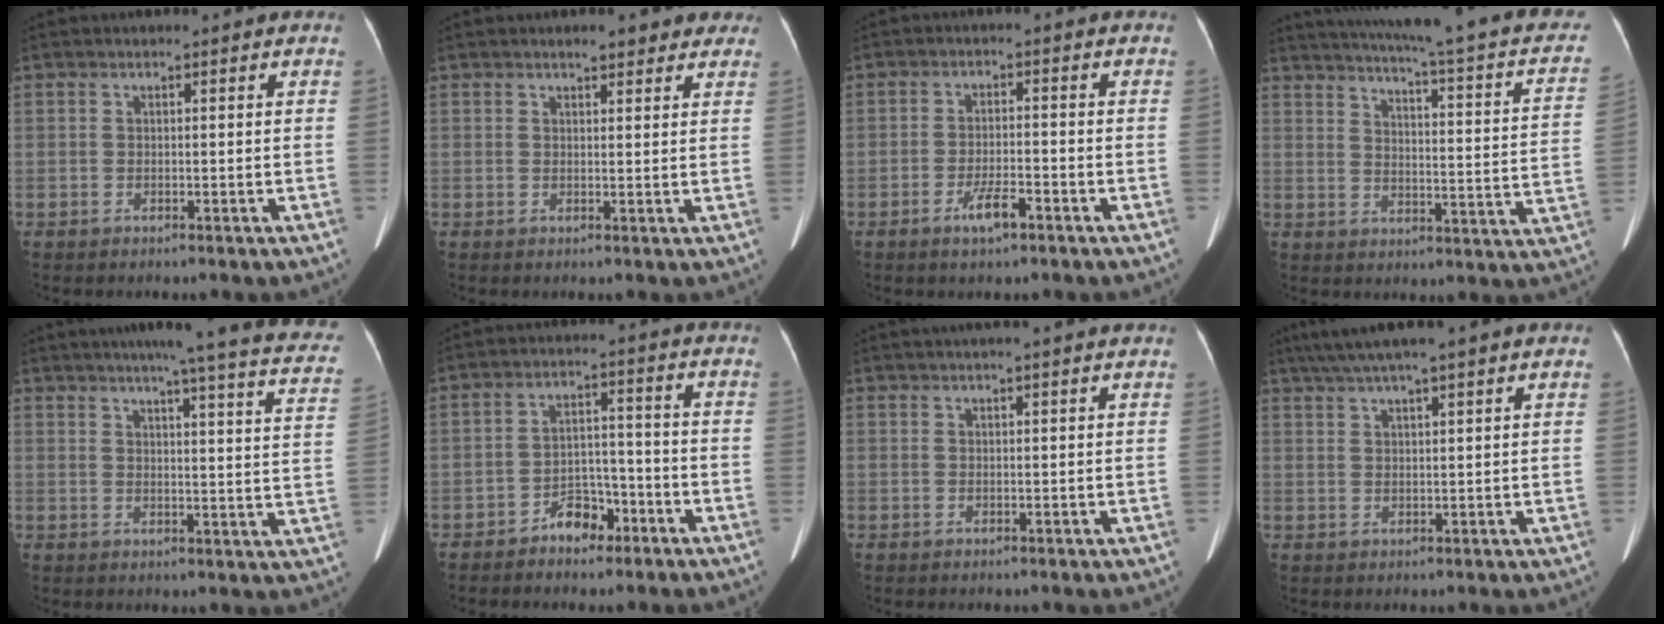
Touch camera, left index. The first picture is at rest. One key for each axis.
{"total": 4.0, "fx": 3.2, "fy": 1.2, "fz": 1.9, "tx": -0.014, "ty": 0.012, "tz": 0.035}
{"total": 3.9, "fx": -2.4, "fy": 0.8, "fz": 2.9, "tx": -0.056, "ty": -0.002, "tz": -0.043}
{"total": 24.3, "fx": 19.4, "fy": 2.6, "fz": 14.4, "tx": -0.206, "ty": -0.025, "tz": 0.222}
{"total": 24.2, "fx": 20.8, "fy": 1.3, "fz": 12.4, "tx": -0.164, "ty": -0.043, "tz": 0.228}
{"total": 5.0, "fx": -3.5, "fy": 2.7, "fz": 2.4, "tx": -0.037, "ty": 0.018, "tz": -0.057}
{"total": 5.4, "fx": 4.6, "fy": -0.5, "fz": 2.8, "tx": -0.032, "ty": 0.030, "tz": 0.055}
{"total": 7.9, "fx": 6.0, "fy": -0.5, "fz": 5.1, "tx": -0.090, "ty": 0.039, "tz": 0.096}